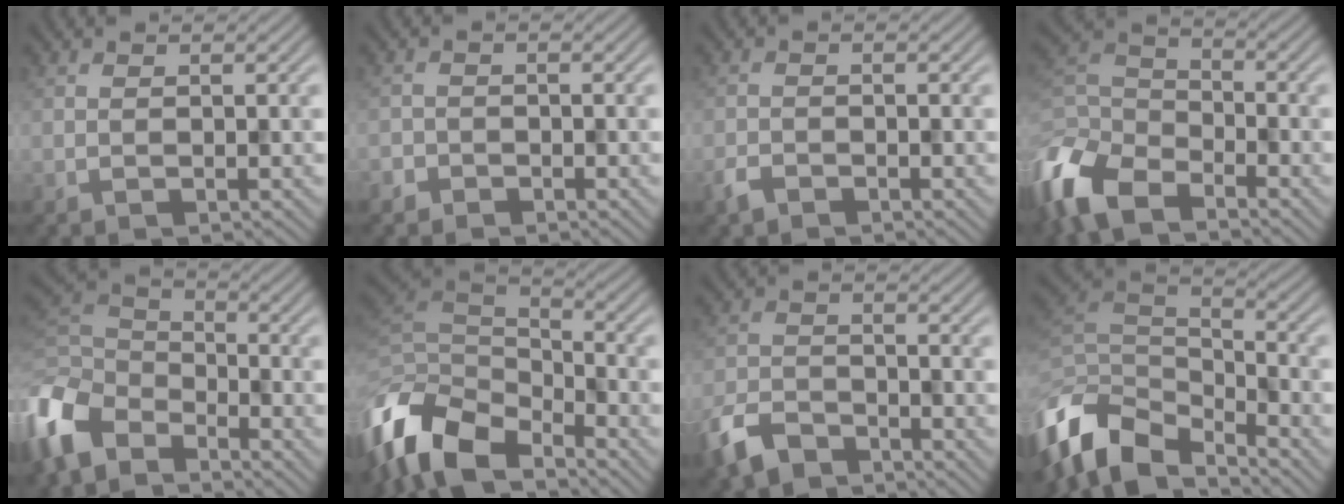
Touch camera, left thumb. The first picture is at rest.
{"total": 1.8, "force": [-1.2, 1.3, 0.0], "torque": [0.005, 0.002, -0.029]}
{"total": 1.7, "force": [-1.4, 0.8, 0.7], "torque": [-0.016, -0.002, -0.033]}
{"total": 11.3, "force": [-8.0, 5.2, 6.0], "torque": [-0.161, -0.018, -0.178]}
{"total": 10.1, "force": [-6.4, 5.6, 5.4], "torque": [-0.156, -0.013, -0.145]}
{"total": 12.3, "force": [-7.8, 6.2, 7.2], "torque": [-0.189, -0.017, -0.150]}
{"total": 6.0, "force": [-4.7, 2.7, 2.6], "torque": [-0.059, -0.007, -0.106]}
{"total": 12.2, "force": [-7.6, 6.4, 7.0], "torque": [-0.179, -0.013, -0.147]}